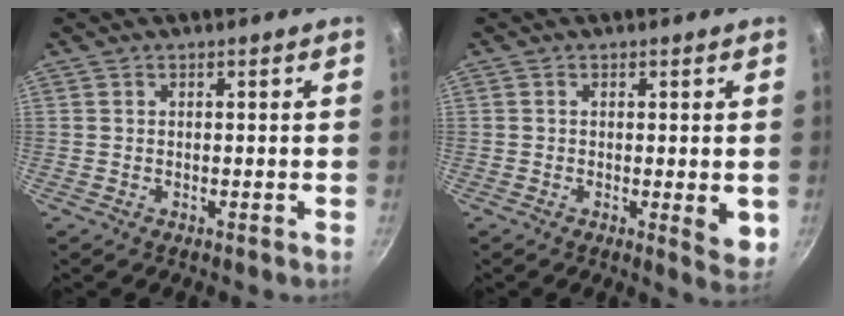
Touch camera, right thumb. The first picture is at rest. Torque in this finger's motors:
{"motor_torque": [0.10, 1.08, 0.65, 0.14, 0.14]}